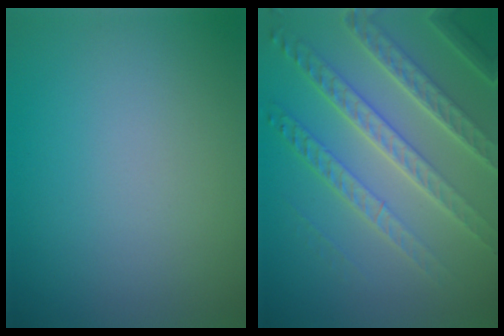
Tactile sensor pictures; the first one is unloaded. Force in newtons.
{"total": 7.6, "press": 5.2, "slide": 5.5}